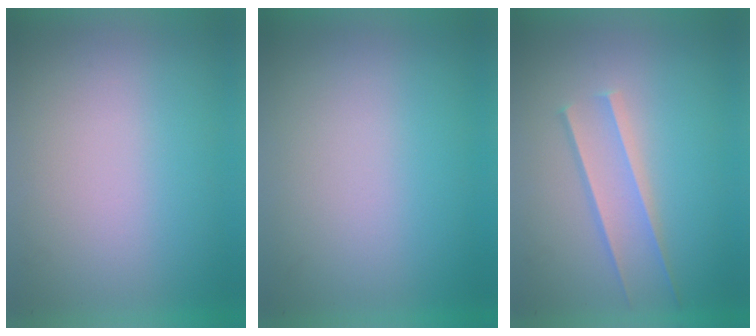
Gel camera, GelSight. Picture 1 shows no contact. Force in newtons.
{"total": 0.0}
{"total": 1.6}